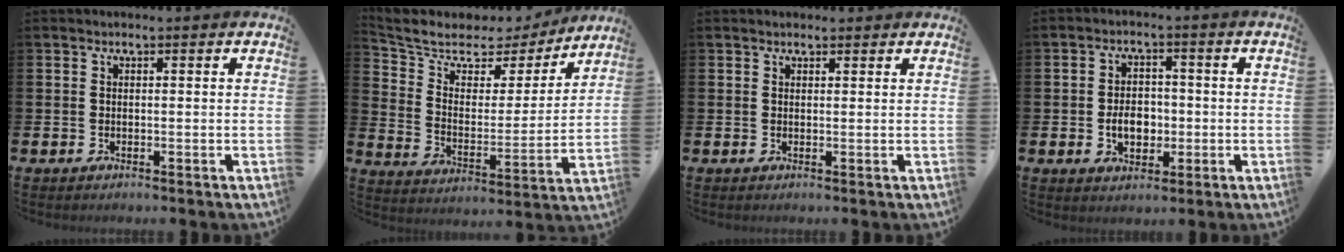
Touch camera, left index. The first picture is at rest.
{"total": 7.1, "force": [6.0, 3.5, 1.6], "torque": [-0.079, -0.040, 0.101]}
{"total": 1.0, "force": [0.9, 0.4, 0.1], "torque": [0.005, 0.003, 0.015]}
{"total": 4.5, "force": [-0.7, 3.3, 3.0], "torque": [-0.038, -0.001, -0.021]}